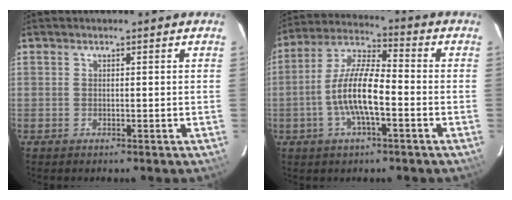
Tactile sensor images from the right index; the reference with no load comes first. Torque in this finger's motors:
{"motor_torque": [1.92, -0.22, 1.05, 0.21]}